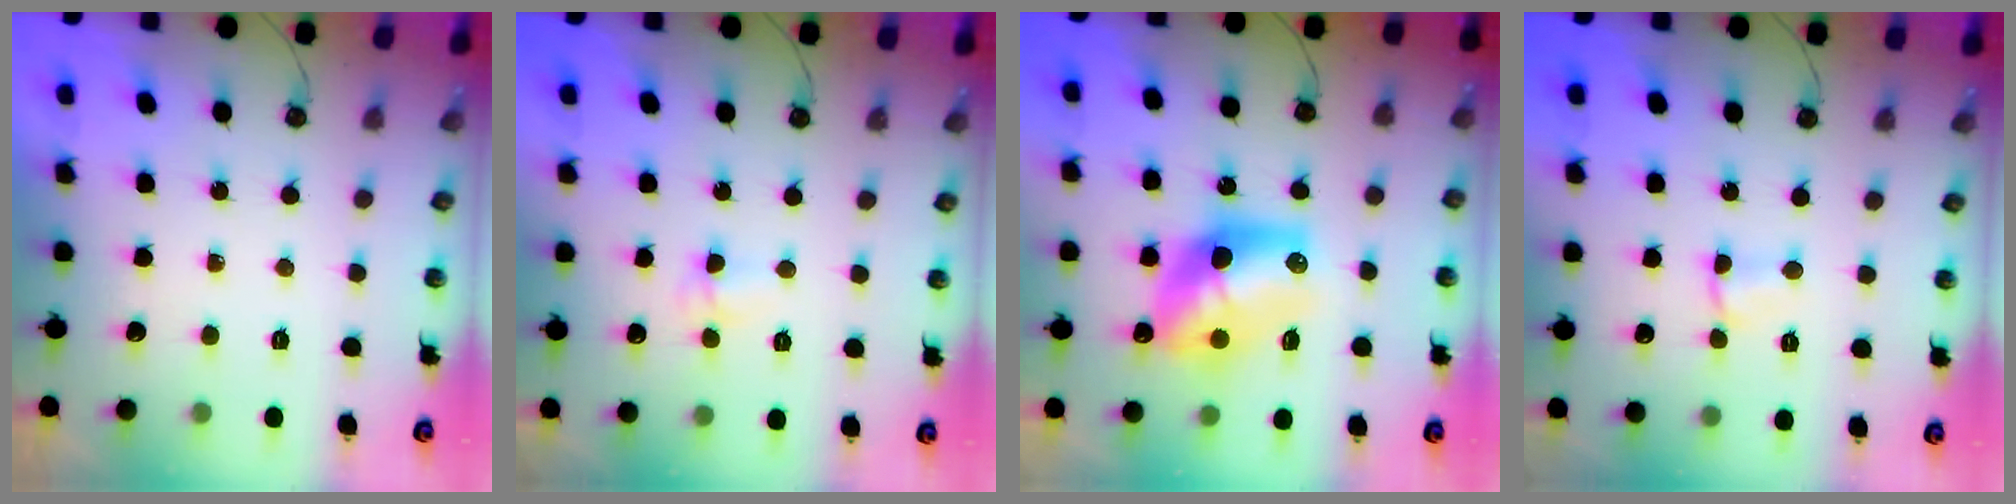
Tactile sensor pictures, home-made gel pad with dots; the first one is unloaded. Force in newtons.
{"total": 4.0, "press": 3.9, "slide": 0.5}
{"total": 13.0, "press": 13.0, "slide": 0.9}
{"total": 1.9, "press": 1.9, "slide": 0.3}